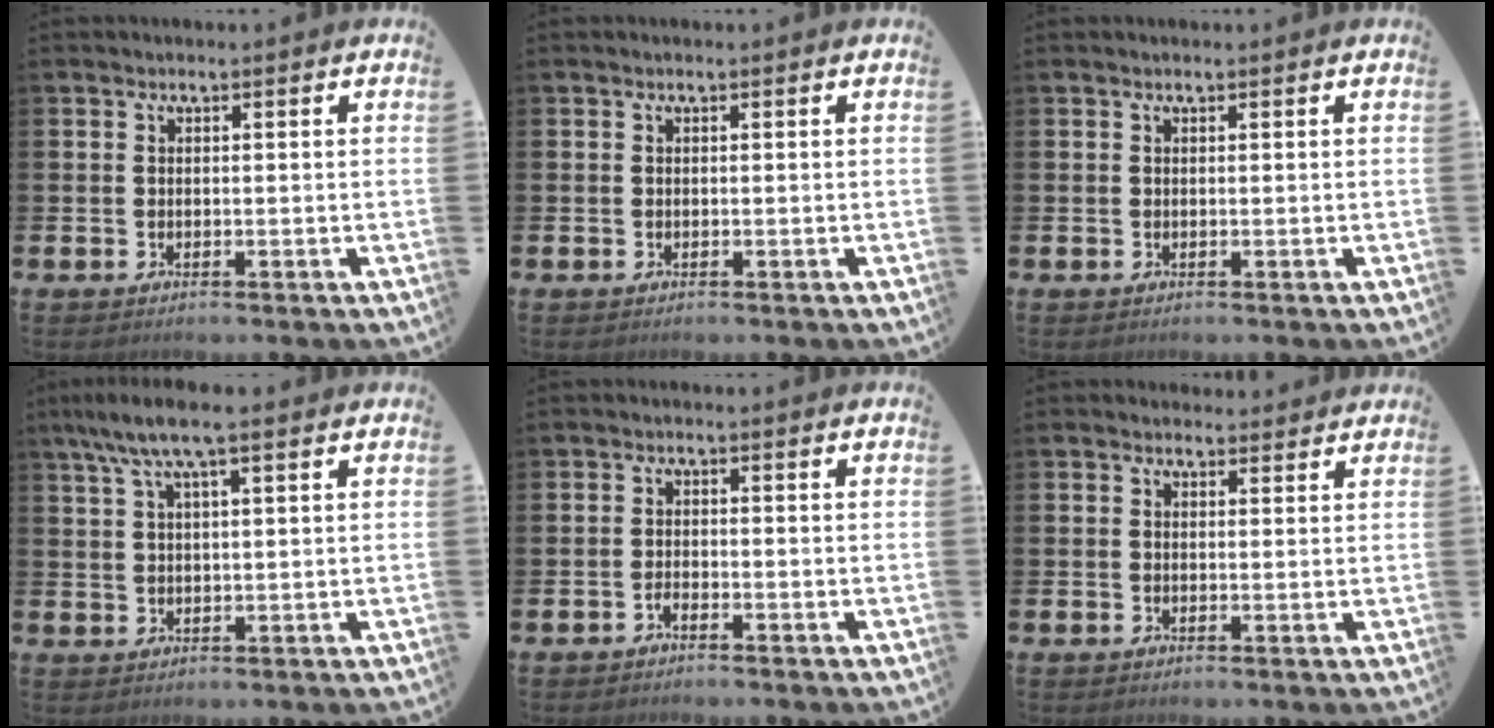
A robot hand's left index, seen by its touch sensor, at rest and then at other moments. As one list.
[{"total": 0.0}, {"total": 0.0}, {"total": 5.9, "force": [4.2, 1.1, 4.0], "torque": [-0.091, -0.001, 0.075]}, {"total": 1.0, "force": [-0.9, 0.2, 0.4], "torque": [-0.017, -0.001, -0.016]}, {"total": 1.5, "force": [1.4, 0.6, -0.1], "torque": [0.006, 0.000, 0.024]}]